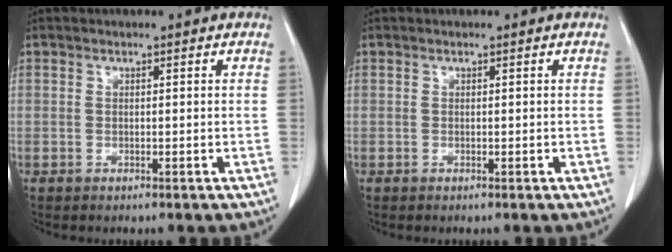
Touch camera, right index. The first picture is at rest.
{"total": 0.0}